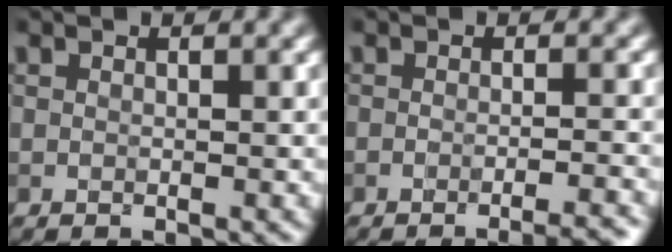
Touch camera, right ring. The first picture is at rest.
{"total": 4.2, "force": [-3.1, 1.1, 2.6], "torque": [-0.012, 0.010, -0.035]}